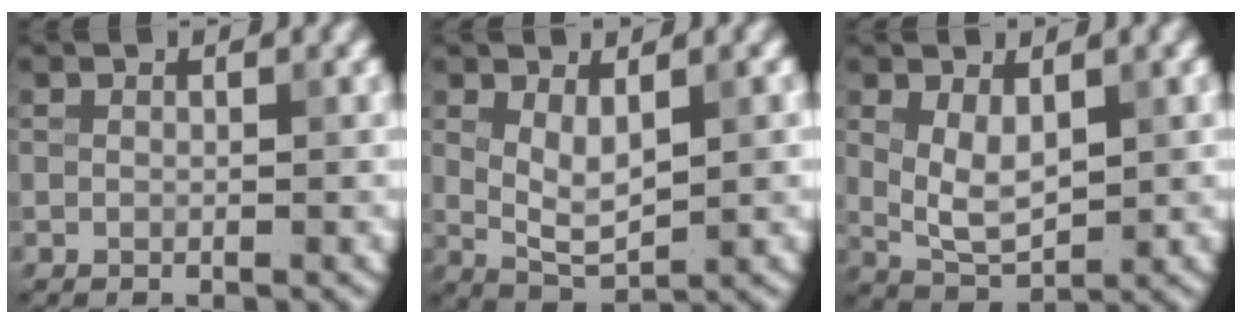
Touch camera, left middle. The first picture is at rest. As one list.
[{"total": 3.2, "force": [0.8, 1.2, 2.9], "torque": [-0.060, -0.007, 0.021]}, {"total": 3.7, "force": [0.9, 1.8, 3.0], "torque": [-0.064, -0.006, 0.023]}]